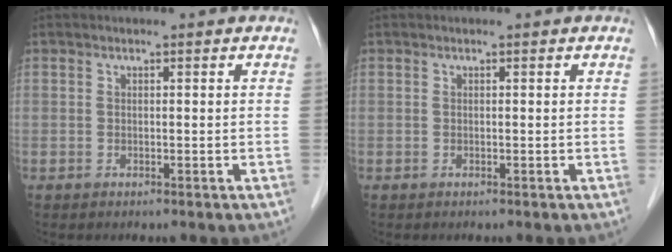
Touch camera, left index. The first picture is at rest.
{"total": 0.0}